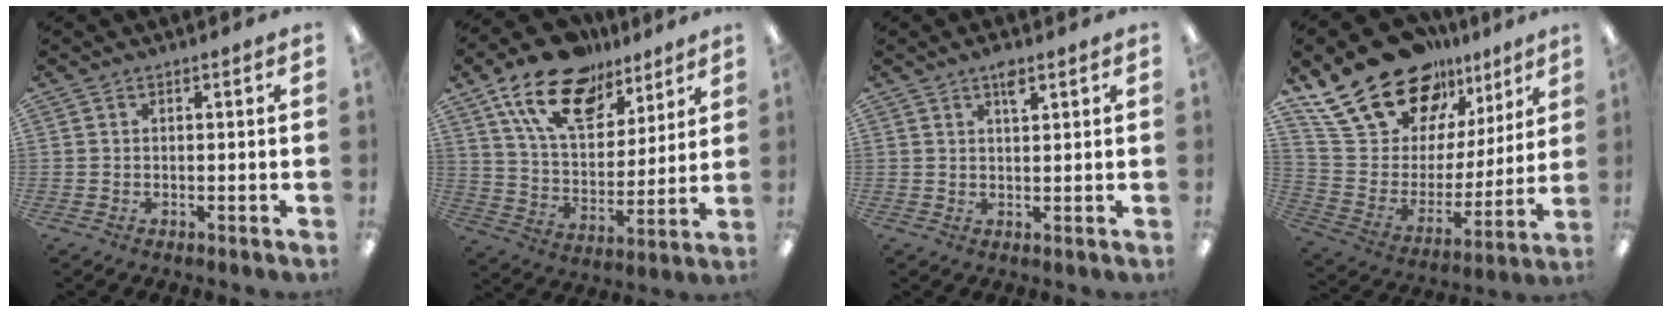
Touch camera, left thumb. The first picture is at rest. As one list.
[{"total": 18.9, "force": [12.6, 9.8, 10.1], "torque": [-0.180, -0.062, 0.225]}, {"total": 3.2, "force": [2.1, 1.2, 2.2], "torque": [-0.033, -0.003, 0.034]}, {"total": 25.0, "force": [18.3, 13.3, 10.5], "torque": [-0.205, -0.111, 0.344]}]